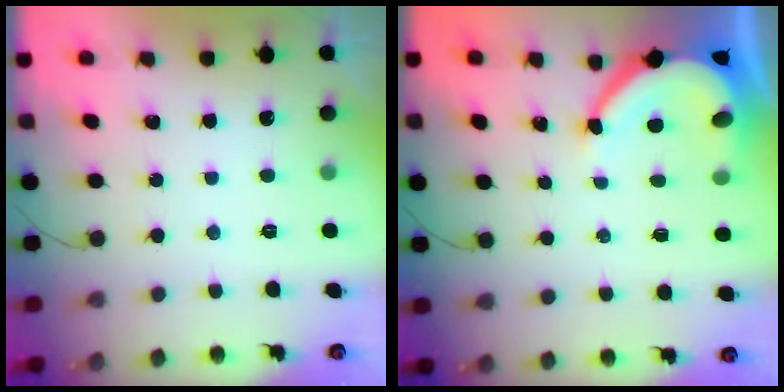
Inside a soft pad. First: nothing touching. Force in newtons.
{"total": 8.2, "press": 8.1, "slide": 1.0}